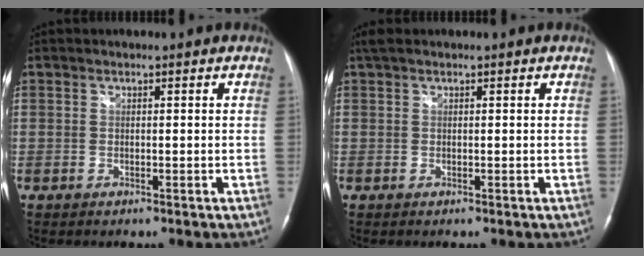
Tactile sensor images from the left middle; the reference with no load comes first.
{"total": 1.6, "force": [1.1, 0.5, 1.0], "torque": [-0.027, 0.023, 0.022]}